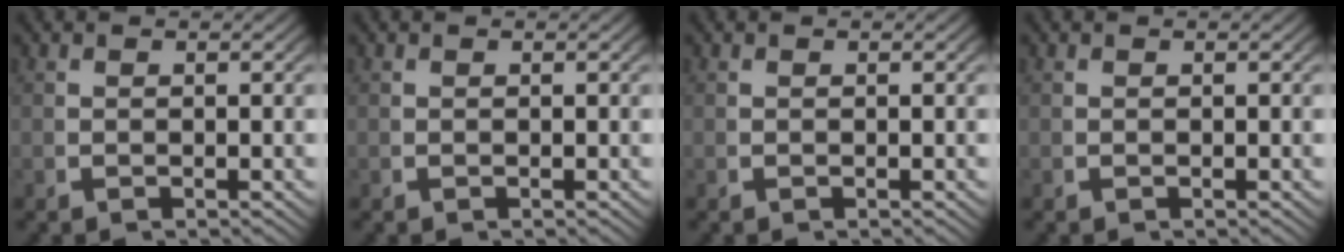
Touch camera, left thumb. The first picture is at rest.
{"total": 0.0}
{"total": 0.0}
{"total": 0.0}